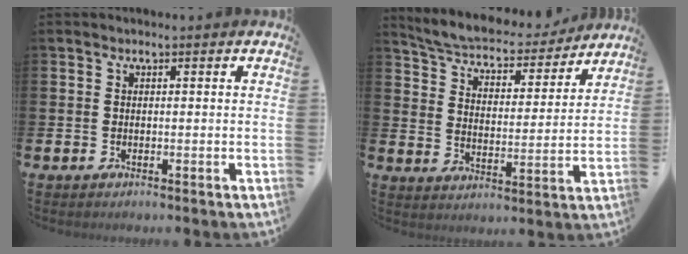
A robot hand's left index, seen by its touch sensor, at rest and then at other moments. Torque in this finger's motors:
{"motor_torque": [1.03, -1.11, 0.16, 0.03]}